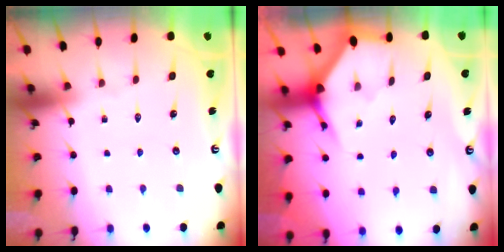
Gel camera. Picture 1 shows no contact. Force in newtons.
{"total": 3.4, "press": 3.4, "slide": 0.1}